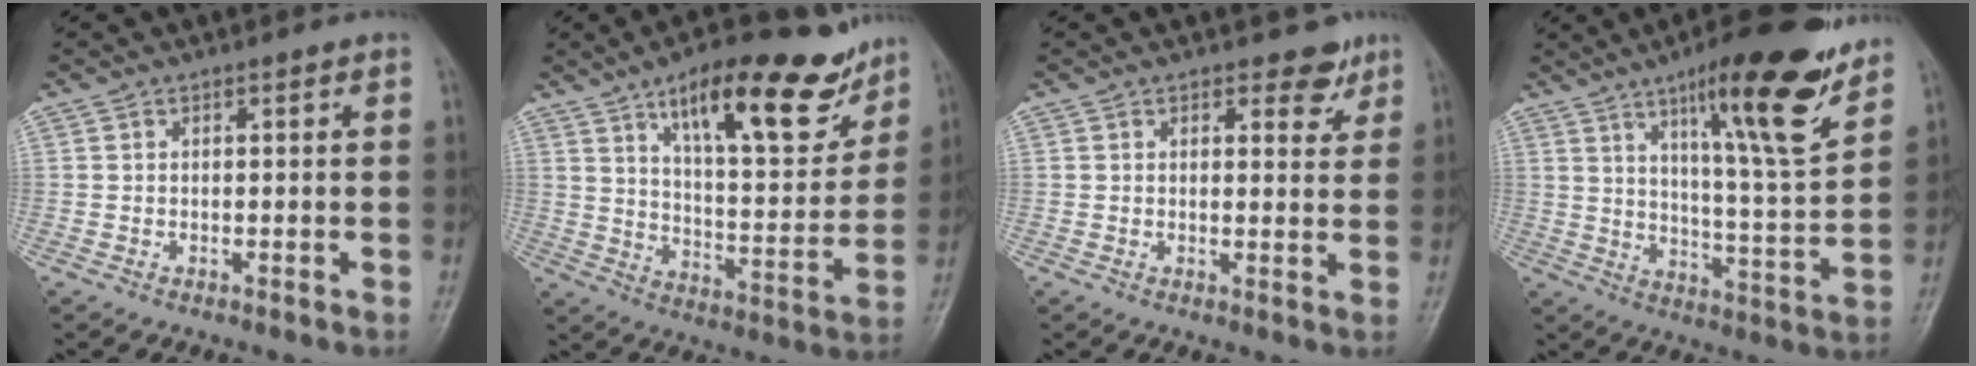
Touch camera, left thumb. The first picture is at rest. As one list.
[{"total": 20.8, "force": [12.8, 7.2, 14.7], "torque": [-0.177, -0.059, 0.202]}, {"total": 3.7, "force": [2.6, 2.0, 1.6], "torque": [0.004, -0.015, 0.032]}, {"total": 18.7, "force": [11.7, 3.1, 14.3], "torque": [-0.193, -0.066, 0.184]}]